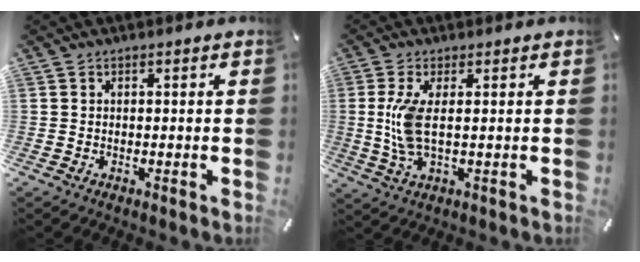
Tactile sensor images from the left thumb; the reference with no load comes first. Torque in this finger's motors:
{"motor_torque": [0.37, 0.25, 1.23, -0.11, 0.47]}